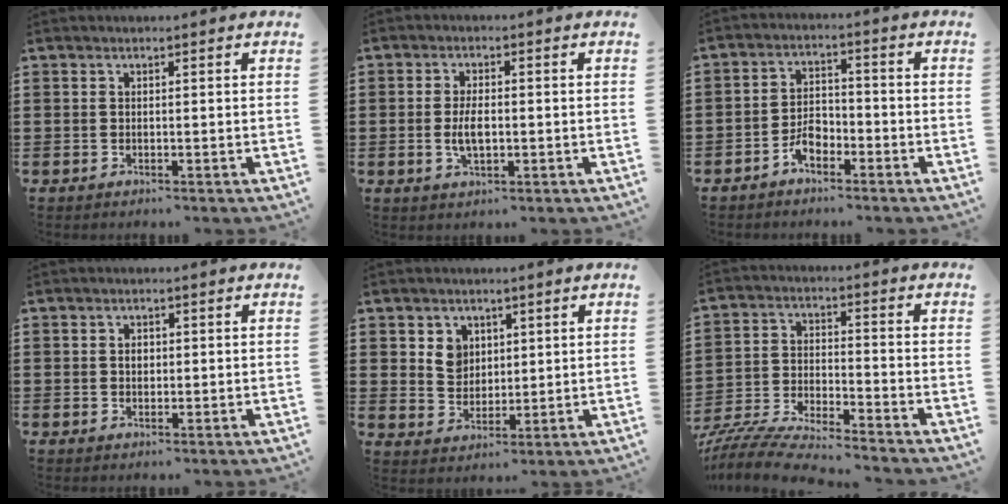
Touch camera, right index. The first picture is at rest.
{"total": 4.1, "force": [-0.4, 1.8, 3.7], "torque": [-0.075, 0.001, -0.010]}
{"total": 3.9, "force": [-2.5, 1.9, 2.3], "torque": [-0.048, 0.002, -0.049]}
{"total": 1.4, "force": [0.1, 1.0, 0.9], "torque": [-0.020, 0.007, 0.002]}
{"total": 4.3, "force": [2.2, 3.4, 1.5], "torque": [-0.033, 0.010, 0.040]}
{"total": 6.8, "force": [-6.6, 0.0, 1.5], "torque": [-0.054, -0.012, -0.137]}